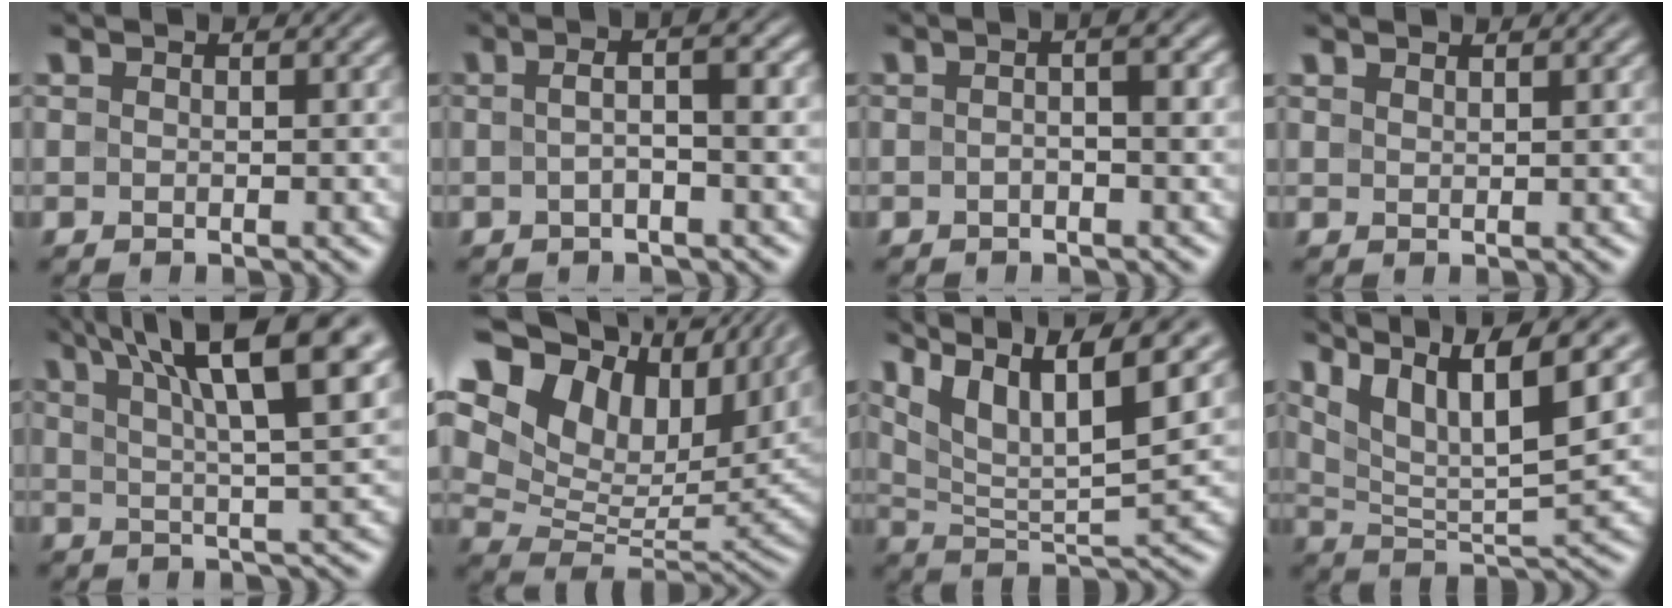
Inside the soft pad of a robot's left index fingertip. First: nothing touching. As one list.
[{"total": 3.6, "force": [0.1, 0.8, 3.5], "torque": [-0.057, 0.011, -0.003]}, {"total": 2.8, "force": [-0.2, 0.6, 2.8], "torque": [-0.046, 0.004, -0.006]}, {"total": 1.1, "force": [1.0, 0.2, 0.4], "torque": [-0.001, -0.001, 0.013]}, {"total": 11.6, "force": [6.1, 2.7, 9.5], "torque": [-0.122, 0.025, 0.087]}, {"total": 17.6, "force": [7.6, 11.1, 11.4], "torque": [-0.207, 0.027, 0.143]}, {"total": 12.7, "force": [8.0, 3.6, 9.1], "torque": [-0.166, 0.017, 0.112]}, {"total": 11.6, "force": [7.0, 3.0, 8.7], "torque": [-0.156, 0.013, 0.105]}]